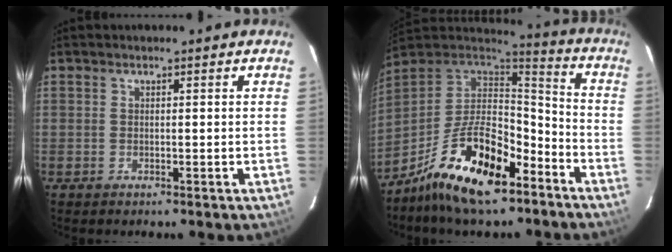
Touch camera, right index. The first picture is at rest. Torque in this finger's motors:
{"motor_torque": [1.78, -0.35, 1.05, 0.15]}